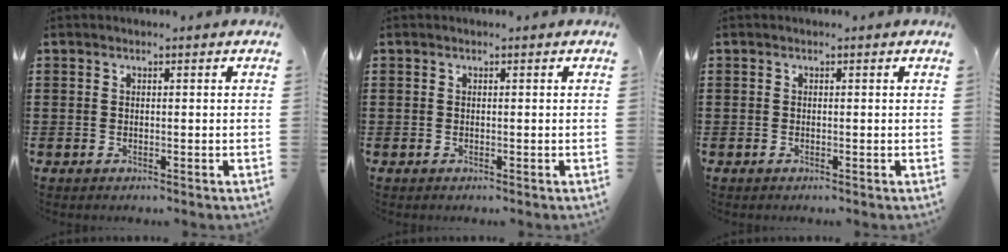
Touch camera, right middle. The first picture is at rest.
{"total": 0.0}
{"total": 0.0}